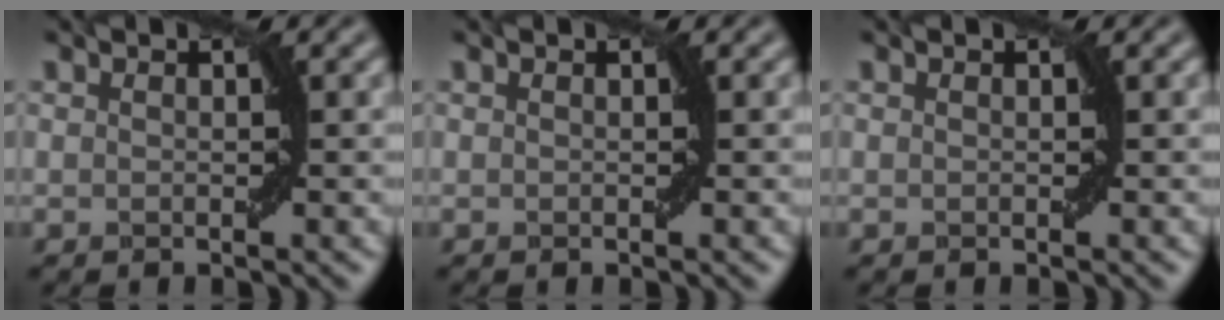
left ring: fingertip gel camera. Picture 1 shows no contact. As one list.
[{"total": 0.0}, {"total": 0.0}]